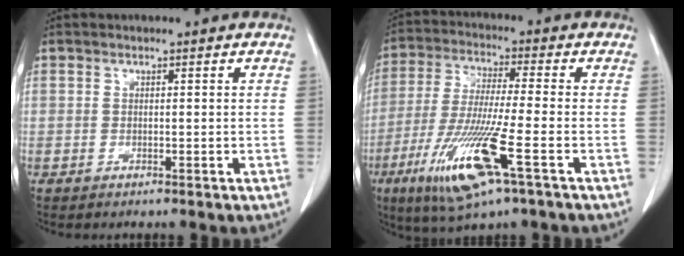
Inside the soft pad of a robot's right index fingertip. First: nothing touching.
{"total": 14.2, "force": [-6.1, 0.6, 12.8], "torque": [-0.267, -0.033, -0.111]}